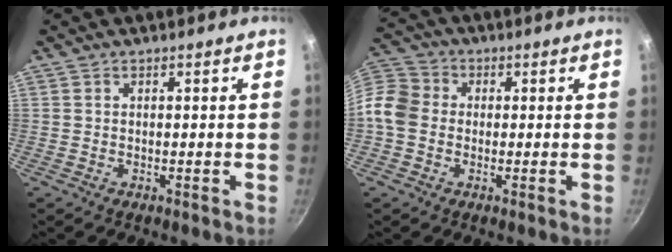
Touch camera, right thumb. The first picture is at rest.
{"total": 8.7, "force": [-1.0, 7.3, 4.5], "torque": [-0.070, 0.020, -0.044]}